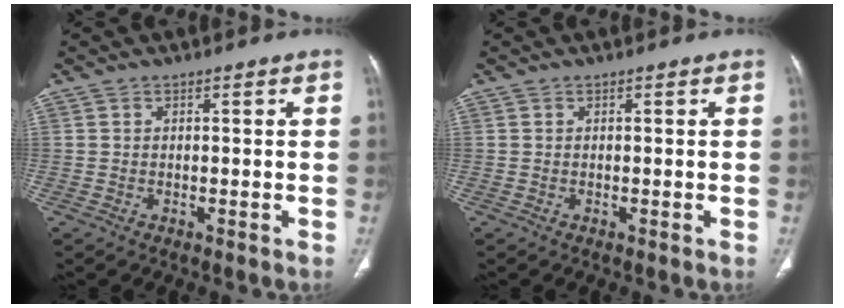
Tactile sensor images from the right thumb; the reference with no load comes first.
{"total": 0.0}